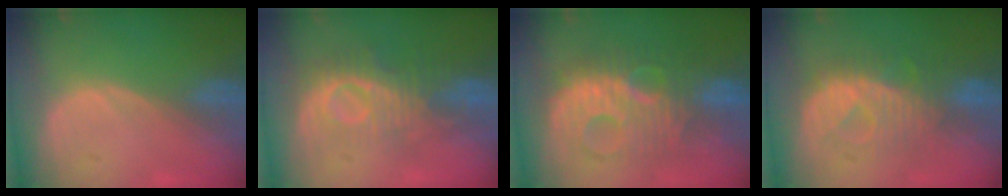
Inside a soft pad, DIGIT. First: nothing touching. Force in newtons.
{"total": 9.1, "press": 8.3, "slide": 3.7}
{"total": 10.6, "press": 10.6, "slide": 0.3}
{"total": 8.2, "press": 8.0, "slide": 1.5}